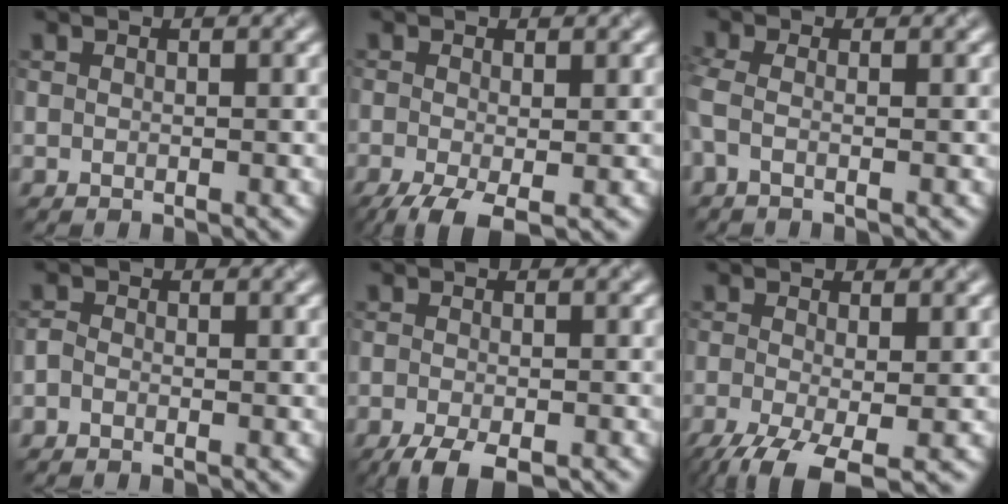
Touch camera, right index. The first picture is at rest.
{"total": 4.5, "force": [-2.2, 1.5, 3.6], "torque": [-0.076, -0.009, -0.044]}
{"total": 1.8, "force": [-0.6, 0.7, 1.5], "torque": [-0.037, -0.009, -0.020]}
{"total": 1.0, "force": [-0.6, 0.6, 0.5], "torque": [-0.011, 0.001, -0.016]}
{"total": 4.3, "force": [-2.9, 1.3, 2.9], "torque": [-0.050, -0.009, -0.052]}
{"total": 6.9, "force": [-3.5, 2.4, 5.4], "torque": [-0.117, -0.022, -0.064]}